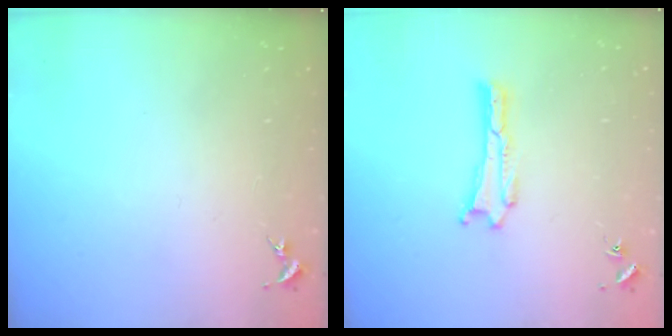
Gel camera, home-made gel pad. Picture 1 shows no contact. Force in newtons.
{"total": 0.0}